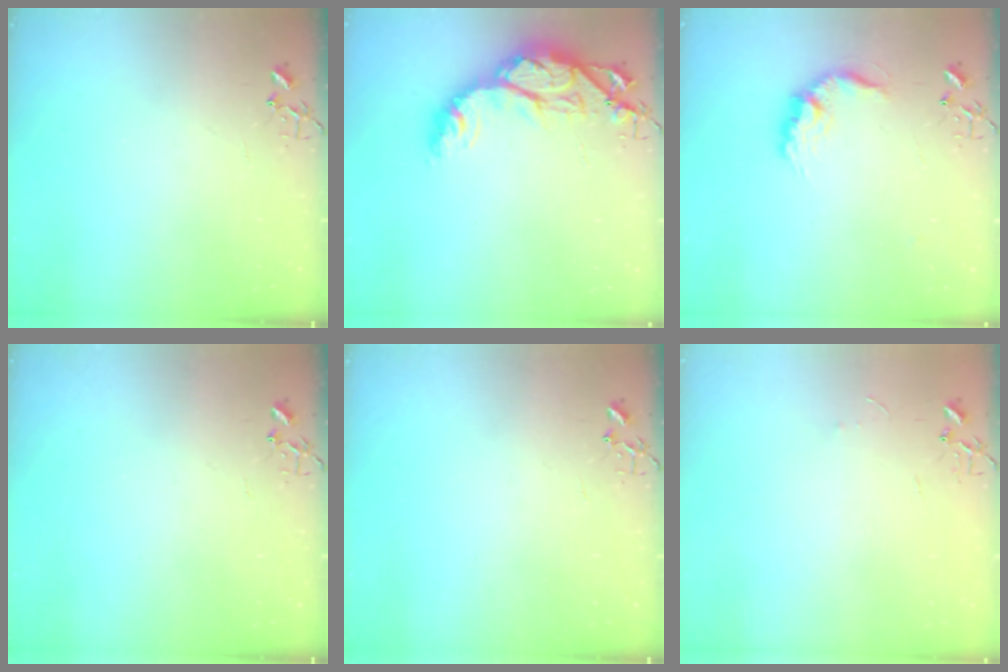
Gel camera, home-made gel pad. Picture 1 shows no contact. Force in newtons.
{"total": 15.3, "press": 15.3, "slide": 1.1}
{"total": 11.9, "press": 11.9, "slide": 0.7}
{"total": 0.0}
{"total": 0.0}
{"total": 3.2, "press": 3.2, "slide": 0.4}